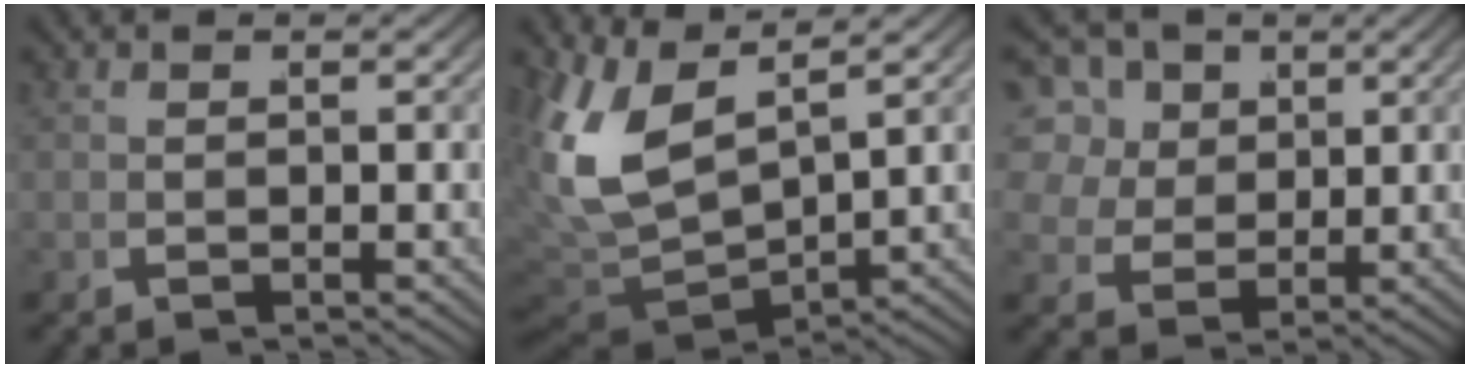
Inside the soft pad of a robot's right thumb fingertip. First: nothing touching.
{"total": 10.3, "force": [0.9, 6.6, 7.9], "torque": [-0.203, -0.047, 0.047]}
{"total": 8.1, "force": [3.2, 6.2, 4.2], "torque": [-0.099, -0.015, 0.063]}